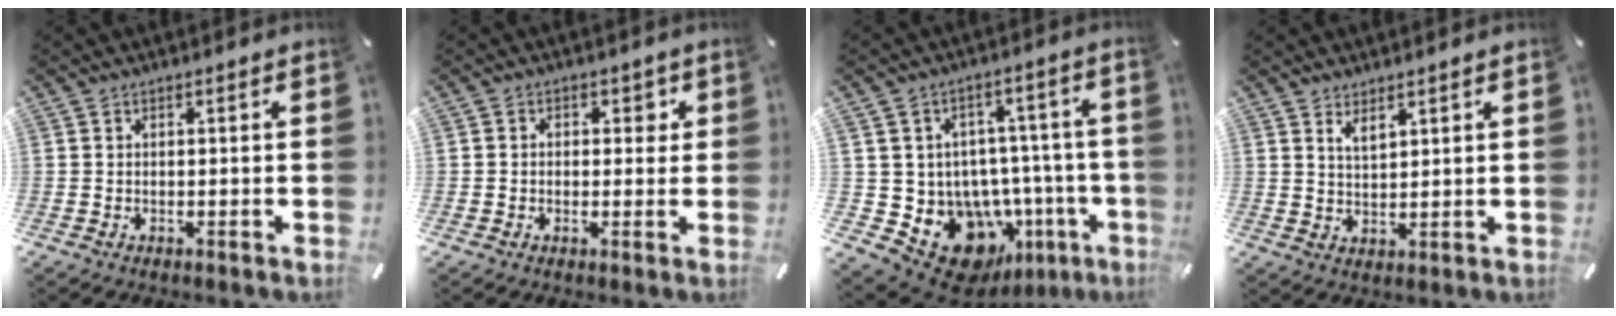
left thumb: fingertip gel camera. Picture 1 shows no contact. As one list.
[{"total": 2.8, "force": [-0.2, 2.4, 1.6], "torque": [-0.009, 0.003, -0.014]}, {"total": 14.6, "force": [-6.7, 10.9, 6.9], "torque": [-0.095, 0.020, -0.090]}, {"total": 3.4, "force": [2.8, 1.4, 1.5], "torque": [-0.033, -0.011, 0.052]}]